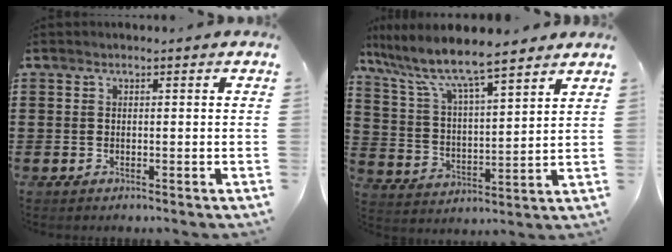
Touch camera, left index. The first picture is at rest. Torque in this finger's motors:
{"motor_torque": [2.13, -0.01, 1.05, 0.21]}